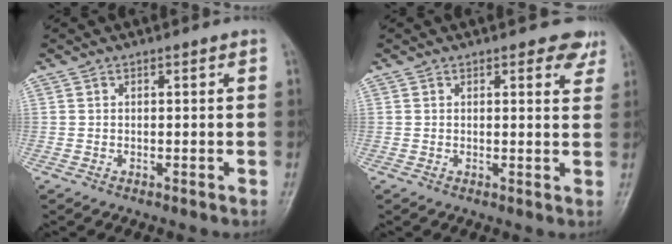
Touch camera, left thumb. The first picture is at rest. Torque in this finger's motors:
{"motor_torque": [-0.05, -0.05, 0.09, 0.01, 0.03]}